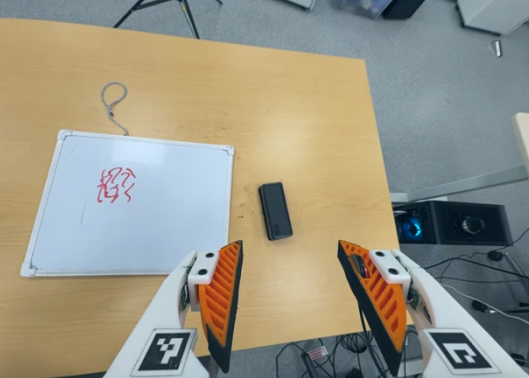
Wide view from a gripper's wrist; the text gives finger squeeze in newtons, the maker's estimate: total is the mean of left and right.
{"total": 0.0}